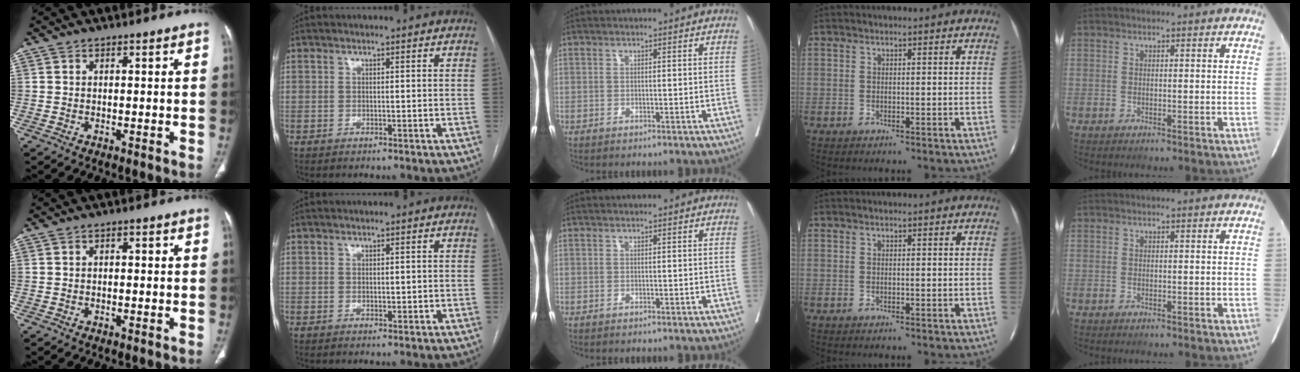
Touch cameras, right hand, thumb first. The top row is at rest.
{"thumb": {"total": 0.8, "force": [0.0, 0.5, 0.6], "torque": [-0.007, 0.003, -0.001]}, "index": {"total": 0.9, "force": [0.1, 0.7, 0.6], "torque": [-0.006, 0.000, 0.002]}}